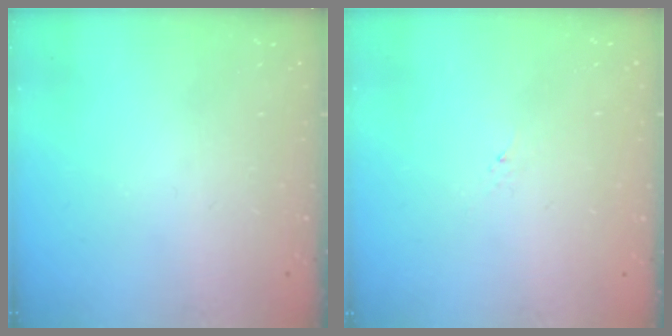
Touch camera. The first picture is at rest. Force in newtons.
{"total": 1.2, "press": 1.1, "slide": 0.2}